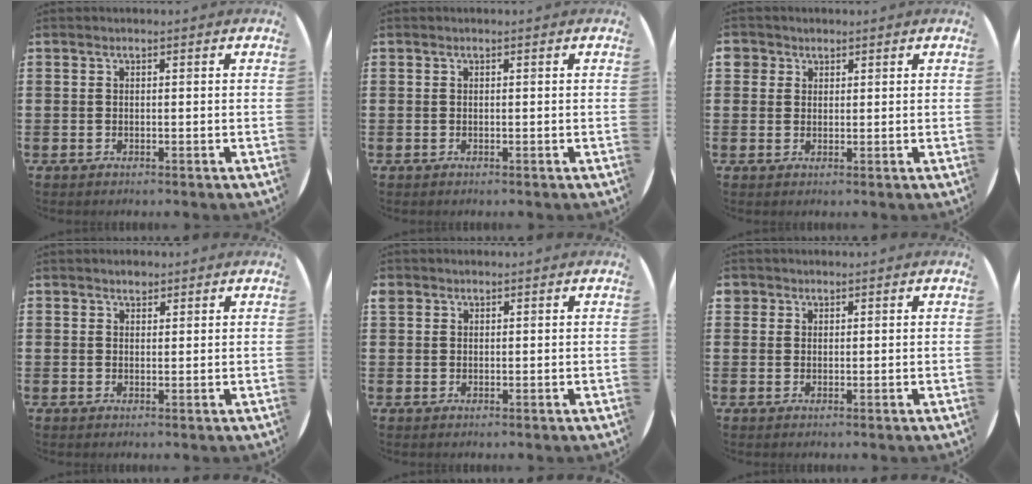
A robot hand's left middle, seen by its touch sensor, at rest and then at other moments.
{"total": 0.0}
{"total": 1.8, "force": [1.3, 1.3, 0.1], "torque": [0.004, 0.002, 0.023]}
{"total": 1.3, "force": [1.2, 0.4, 0.1], "torque": [0.005, -0.002, 0.022]}
{"total": 1.0, "force": [0.8, 0.5, 0.0], "torque": [-0.001, 0.003, 0.016]}
{"total": 1.3, "force": [1.0, 0.8, 0.0], "torque": [0.006, 0.000, 0.019]}